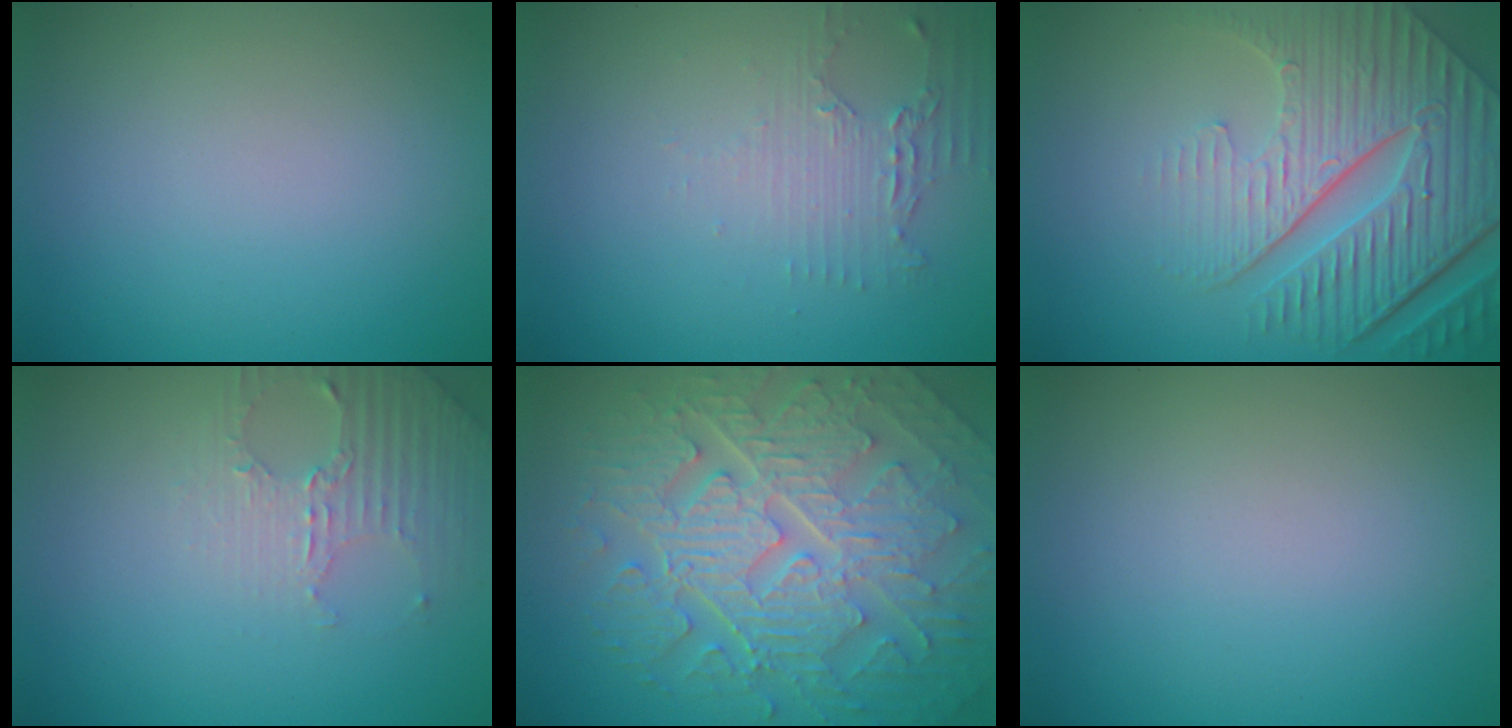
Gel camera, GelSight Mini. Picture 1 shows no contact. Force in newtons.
{"total": 2.1, "press": 1.6, "slide": 1.4}
{"total": 9.0, "press": 6.2, "slide": 6.5}
{"total": 3.0, "press": 2.9, "slide": 0.7}
{"total": 10.3, "press": 7.0, "slide": 7.5}
{"total": 0.0}